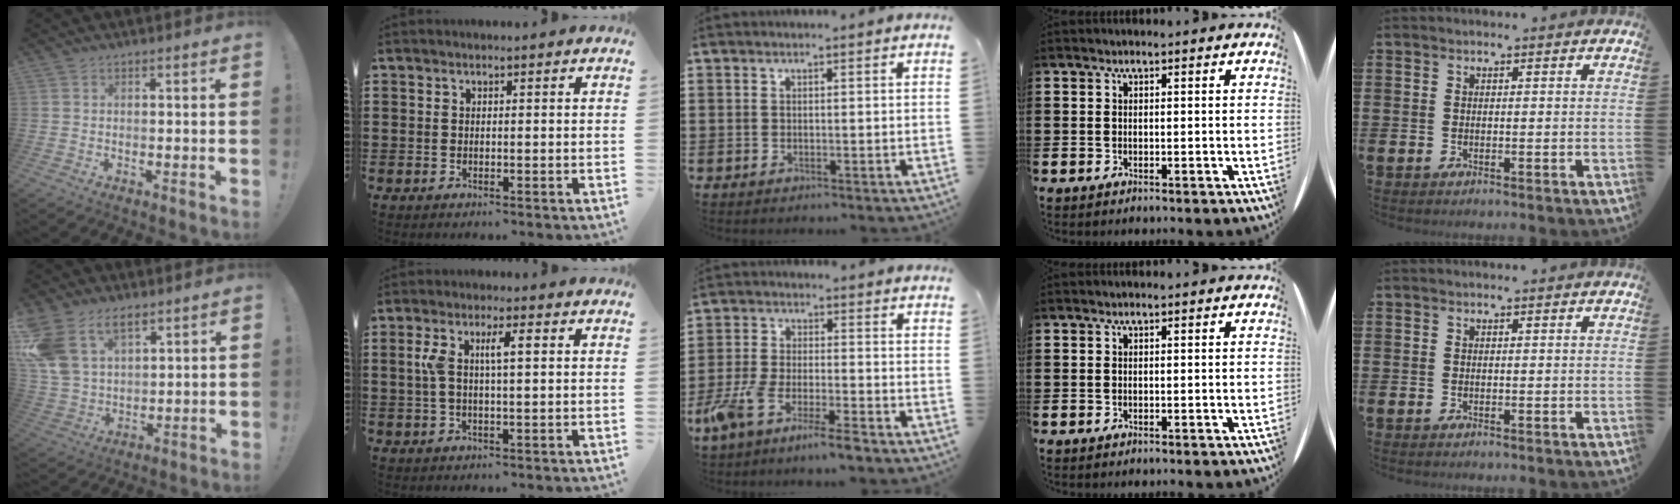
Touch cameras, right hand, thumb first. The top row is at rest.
{"thumb": {"total": 13.8, "force": [8.2, 8.7, 6.8], "torque": [-0.147, -0.044, 0.162]}, "index": {"total": 5.2, "force": [1.0, 1.6, 4.9], "torque": [-0.111, 0.004, 0.008]}, "middle": {"total": 7.3, "force": [-5.7, 0.9, 4.5], "torque": [-0.112, -0.013, -0.111]}}